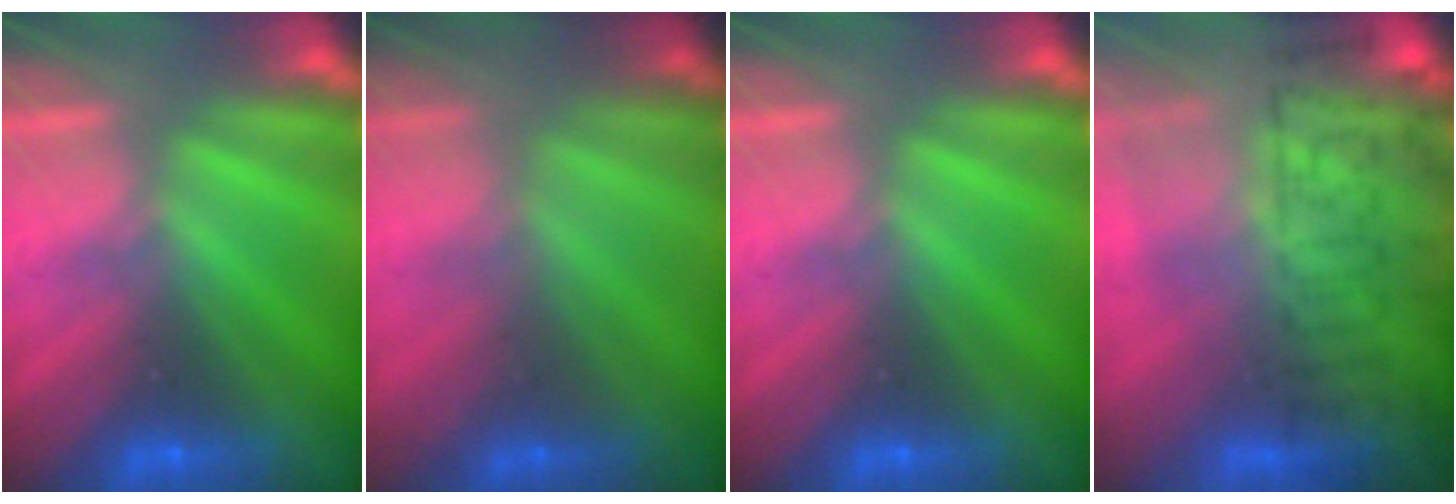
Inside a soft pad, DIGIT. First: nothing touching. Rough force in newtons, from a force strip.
{"total": 1.8}
{"total": 0.0}
{"total": 6.1}